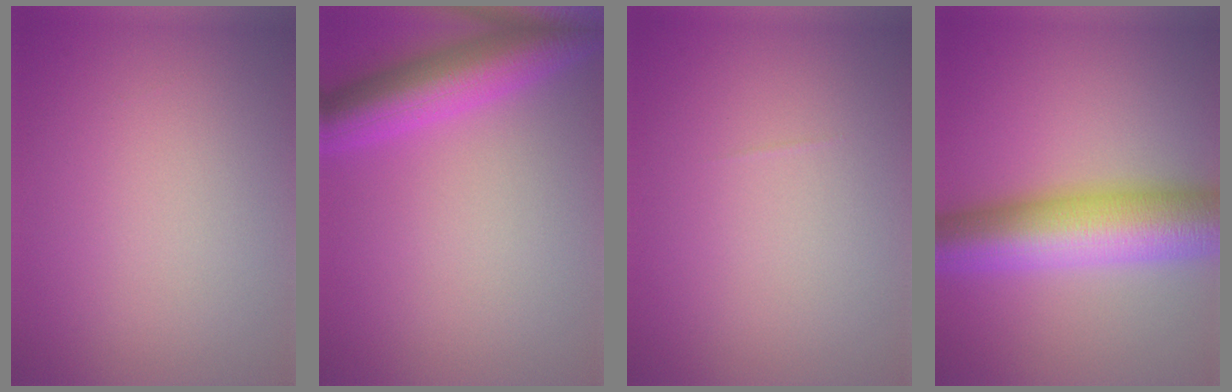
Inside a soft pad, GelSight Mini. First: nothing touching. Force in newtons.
{"total": 7.0, "press": 6.9, "slide": 0.4}
{"total": 0.0}
{"total": 10.7, "press": 10.7, "slide": 0.1}